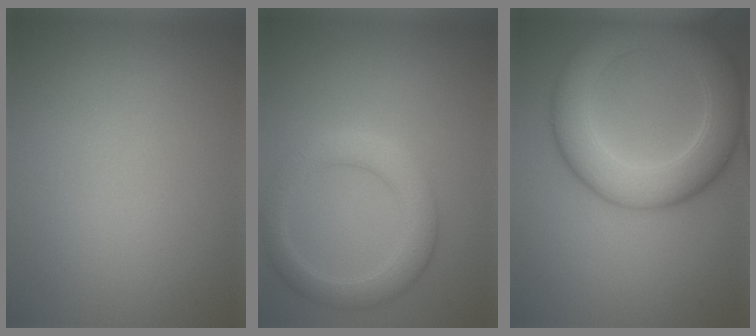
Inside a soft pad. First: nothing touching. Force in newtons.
{"total": 3.8, "press": 3.8, "slide": 0.2}
{"total": 8.8, "press": 8.8, "slide": 0.4}